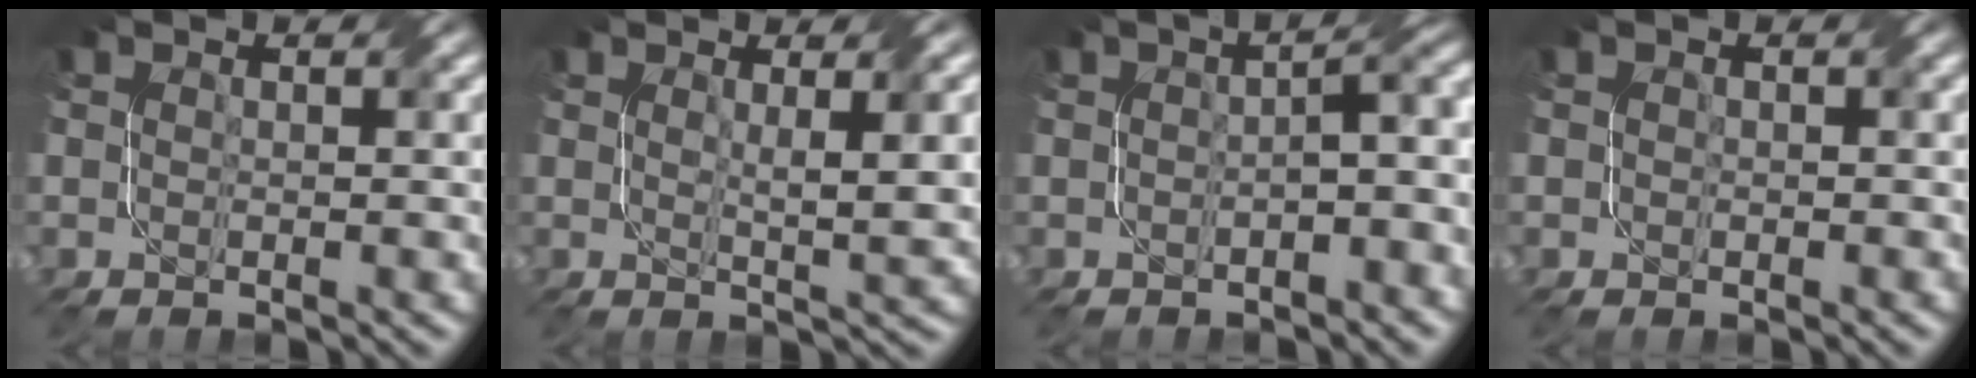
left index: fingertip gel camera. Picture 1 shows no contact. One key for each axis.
{"total": 4.0, "fx": 1.2, "fy": 0.8, "fz": 3.7, "tx": -0.048, "ty": -0.001, "tz": 0.019}
{"total": 4.2, "fx": -0.6, "fy": 1.1, "fz": 4.0, "tx": -0.052, "ty": 0.014, "tz": -0.011}
{"total": 0.6, "fx": 0.2, "fy": 0.6, "fz": 0.0, "tx": 0.005, "ty": -0.002, "tz": -0.002}